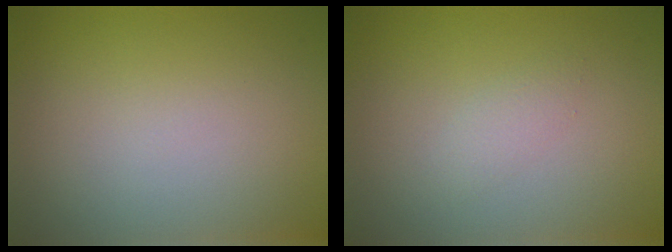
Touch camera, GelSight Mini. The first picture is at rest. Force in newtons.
{"total": 1.1, "press": 1.1, "slide": 0.0}